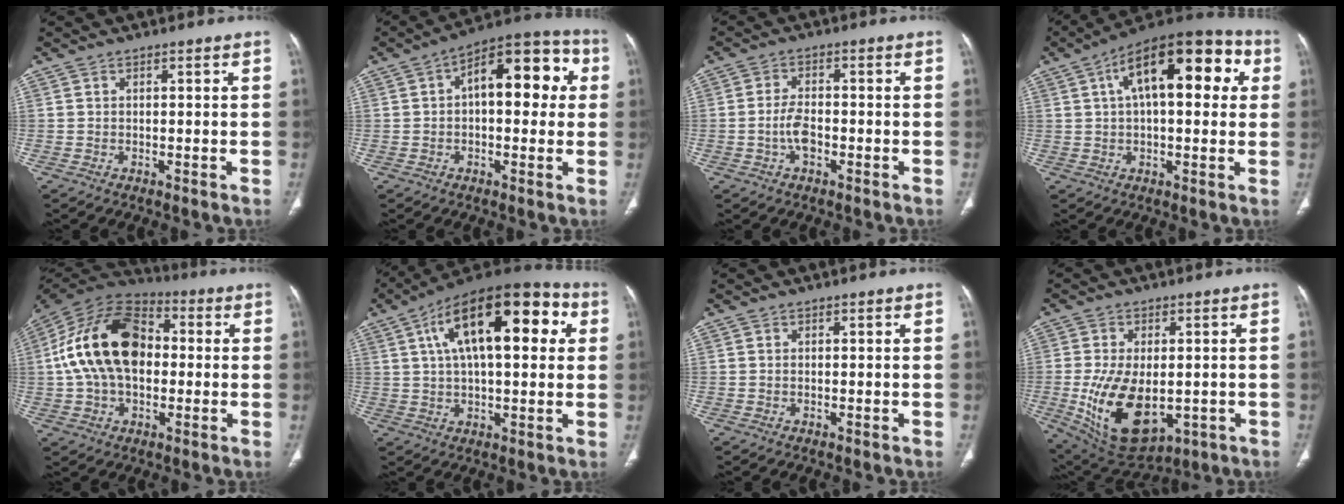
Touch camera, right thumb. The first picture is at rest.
{"total": 15.4, "force": [2.6, 7.8, 13.1], "torque": [-0.140, 0.039, 0.028]}
{"total": 4.4, "force": [-1.3, 2.3, 3.4], "torque": [-0.067, 0.012, -0.026]}
{"total": 20.2, "force": [5.9, 9.1, 17.0], "torque": [-0.229, 0.032, 0.080]}
{"total": 20.8, "force": [1.0, 13.6, 15.7], "torque": [-0.287, 0.029, 0.013]}
{"total": 22.7, "force": [6.7, 9.9, 19.3], "torque": [-0.285, 0.026, 0.097]}
{"total": 0.0}
{"total": 15.8, "force": [-2.8, 9.0, 12.7], "torque": [-0.229, -0.014, -0.016]}